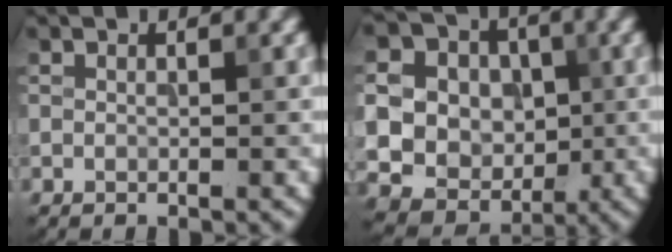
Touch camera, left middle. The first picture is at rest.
{"total": 17.0, "force": [1.8, 15.7, 6.2], "torque": [-0.148, 0.012, 0.018]}